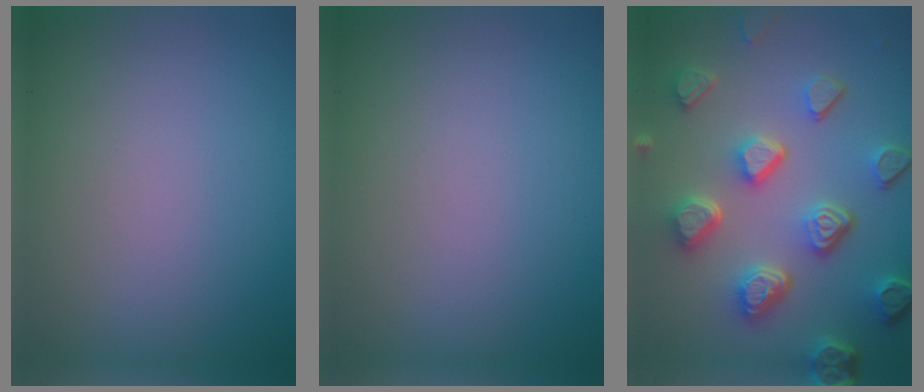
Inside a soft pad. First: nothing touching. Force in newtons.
{"total": 0.0}
{"total": 6.8, "press": 5.3, "slide": 4.2}